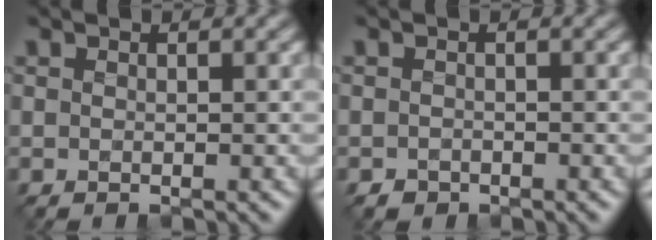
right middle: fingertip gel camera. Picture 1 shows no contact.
{"total": 0.9, "force": [-0.8, 0.1, -0.5], "torque": [0.000, -0.003, -0.012]}